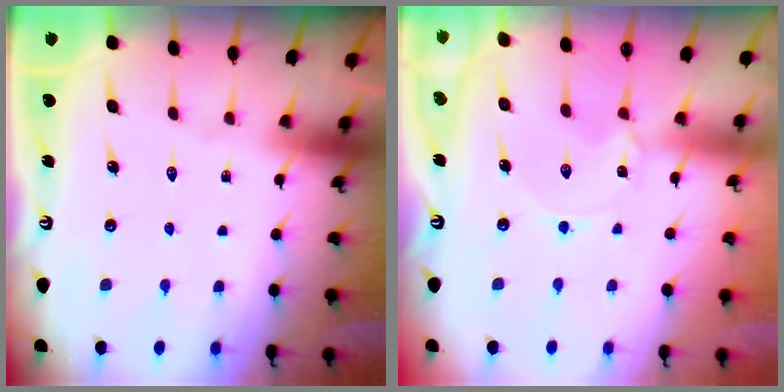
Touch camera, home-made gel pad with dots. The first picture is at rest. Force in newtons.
{"total": 1.7, "press": 1.7, "slide": 0.2}